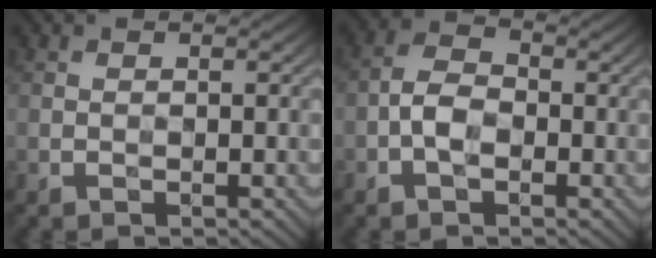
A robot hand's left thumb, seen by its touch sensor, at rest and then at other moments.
{"total": 3.5, "force": [-1.1, 2.2, 2.5], "torque": [-0.053, 0.007, -0.032]}